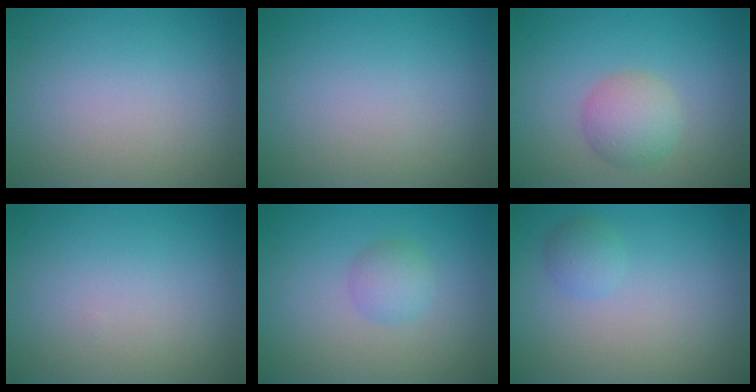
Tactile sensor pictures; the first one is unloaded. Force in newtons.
{"total": 0.0}
{"total": 3.1, "press": 3.1, "slide": 0.1}
{"total": 0.0}
{"total": 1.8, "press": 1.8, "slide": 0.0}
{"total": 1.3, "press": 1.3, "slide": 0.0}